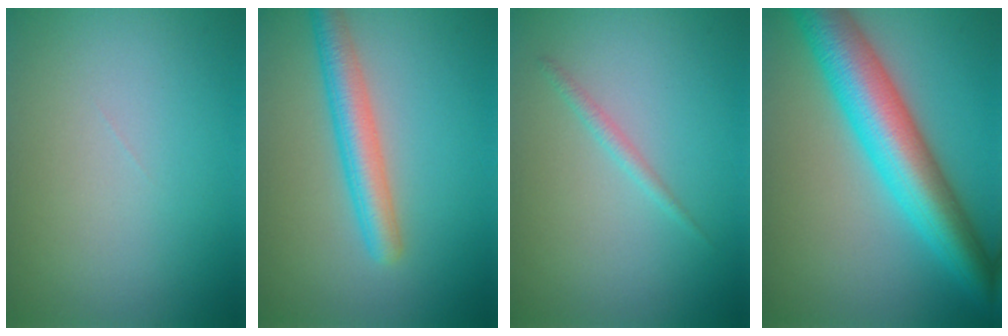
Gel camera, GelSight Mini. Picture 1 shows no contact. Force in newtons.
{"total": 4.1, "press": 4.1, "slide": 0.1}
{"total": 1.0, "press": 1.0, "slide": 0.1}
{"total": 9.5, "press": 9.5, "slide": 0.2}